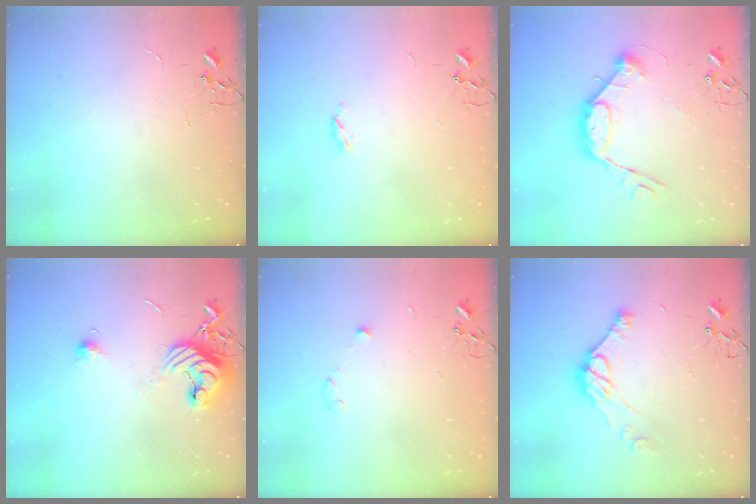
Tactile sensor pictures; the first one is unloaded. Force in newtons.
{"total": 3.3, "press": 3.2, "slide": 0.6}
{"total": 12.8, "press": 12.8, "slide": 0.3}
{"total": 11.3, "press": 11.2, "slide": 1.3}
{"total": 4.0, "press": 3.7, "slide": 1.6}
{"total": 11.5, "press": 11.4, "slide": 0.8}